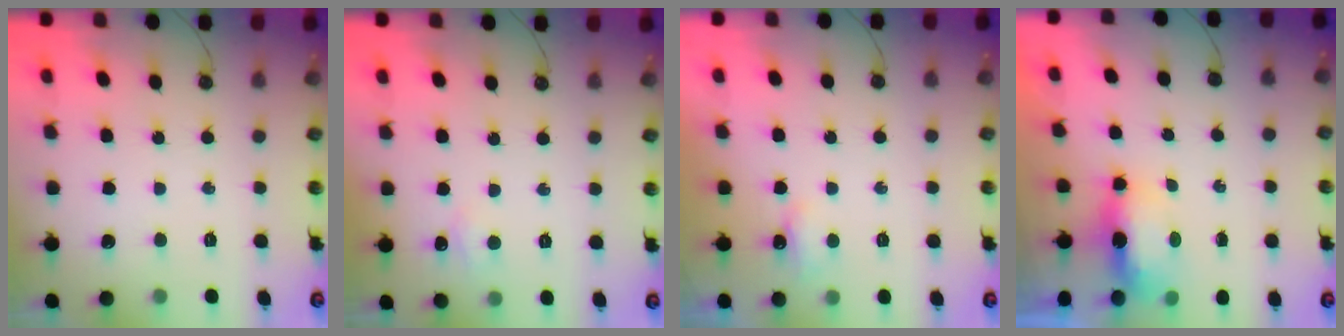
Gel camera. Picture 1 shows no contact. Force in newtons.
{"total": 5.5, "press": 5.4, "slide": 0.8}
{"total": 4.0, "press": 4.0, "slide": 0.5}
{"total": 7.0, "press": 6.3, "slide": 3.1}